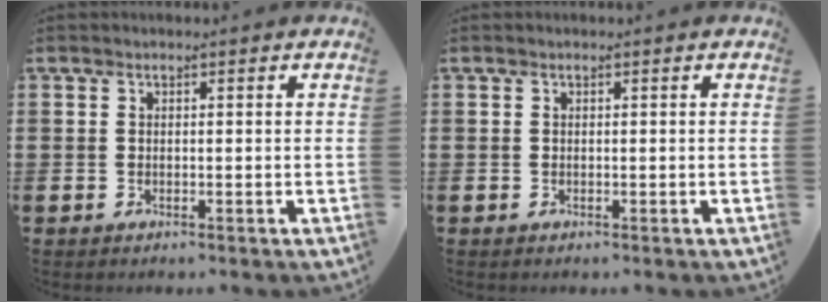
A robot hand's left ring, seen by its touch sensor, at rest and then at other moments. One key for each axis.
{"total": 0.0}